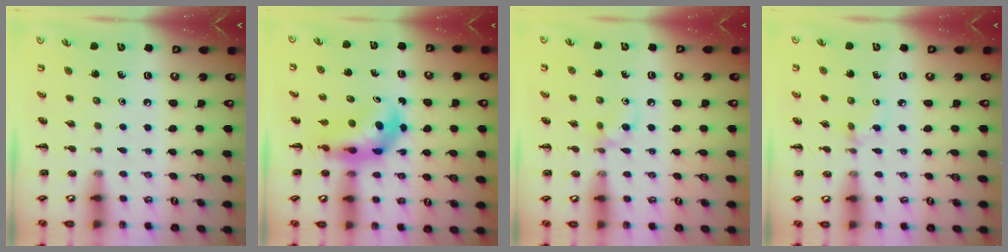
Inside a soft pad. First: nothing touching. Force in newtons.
{"total": 6.0, "press": 5.9, "slide": 1.3}
{"total": 5.5, "press": 5.4, "slide": 1.0}
{"total": 2.7, "press": 2.4, "slide": 1.1}